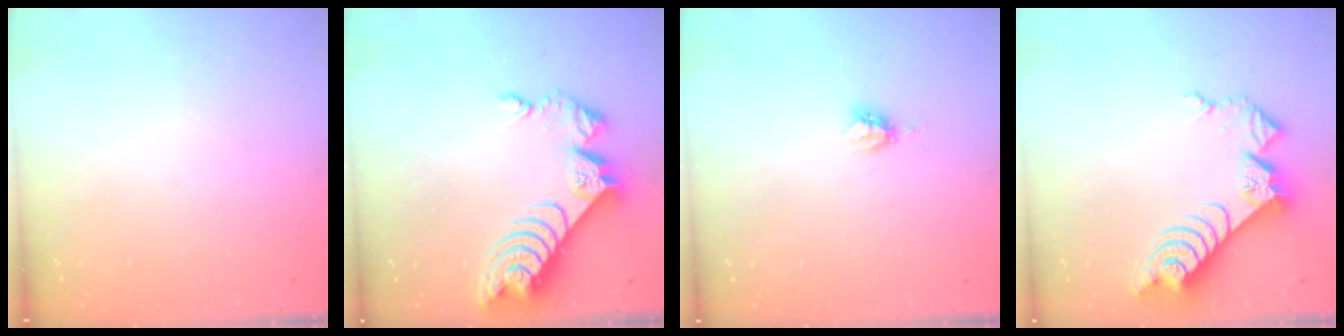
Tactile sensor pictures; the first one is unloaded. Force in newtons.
{"total": 9.9, "press": 9.9, "slide": 0.8}
{"total": 4.1, "press": 4.1, "slide": 0.2}
{"total": 11.2, "press": 11.1, "slide": 1.4}